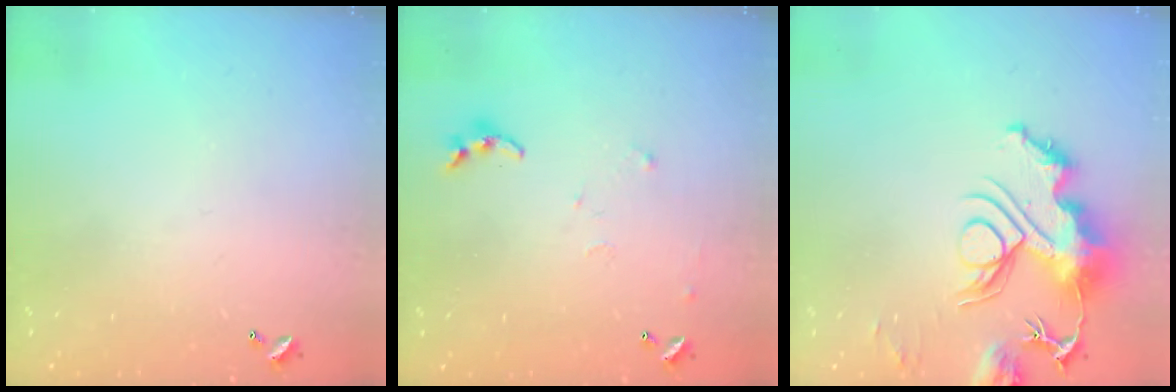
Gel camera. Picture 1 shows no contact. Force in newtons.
{"total": 7.5, "press": 7.5, "slide": 0.6}
{"total": 13.9, "press": 13.8, "slide": 1.5}